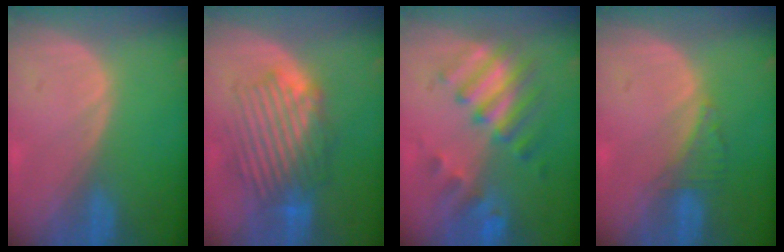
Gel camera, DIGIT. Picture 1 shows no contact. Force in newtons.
{"total": 8.7, "press": 8.4, "slide": 2.1}
{"total": 7.9, "press": 7.6, "slide": 1.9}
{"total": 2.5, "press": 2.5, "slide": 0.2}